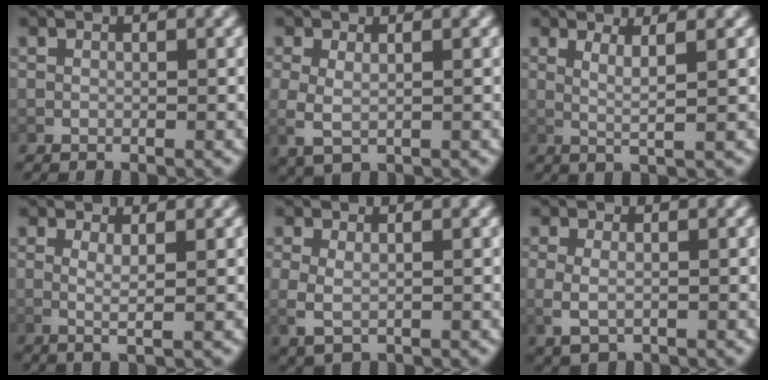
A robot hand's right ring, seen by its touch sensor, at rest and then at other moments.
{"total": 3.1, "force": [0.1, 2.0, 2.3], "torque": [-0.060, -0.019, 0.019]}
{"total": 3.0, "force": [1.2, -0.1, 2.7], "torque": [-0.044, -0.005, 0.023]}
{"total": 2.1, "force": [0.5, 0.1, 2.0], "torque": [-0.040, -0.014, 0.015]}
{"total": 2.8, "force": [0.1, 1.9, 2.0], "torque": [-0.052, -0.016, 0.018]}
{"total": 2.6, "force": [0.0, 1.7, 2.0], "torque": [-0.056, -0.012, 0.011]}